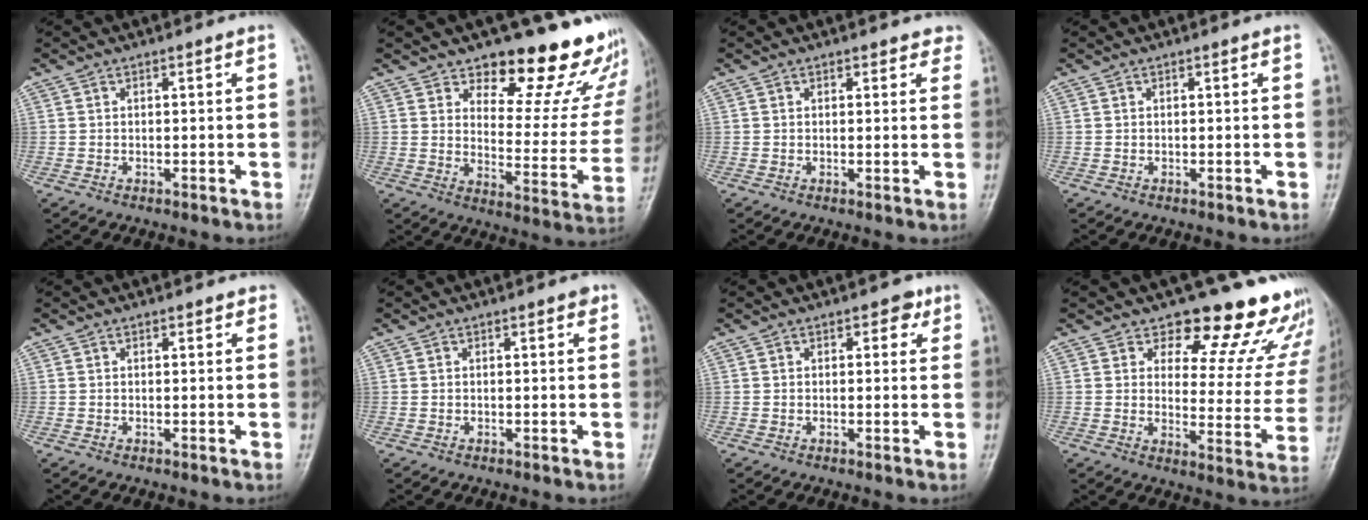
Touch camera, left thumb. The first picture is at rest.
{"total": 19.4, "force": [15.4, 7.8, 8.8], "torque": [-0.052, -0.114, 0.188]}
{"total": 2.6, "force": [2.1, 1.4, 0.6], "torque": [0.024, -0.006, 0.012]}
{"total": 0.0}
{"total": 0.9, "force": [0.7, 0.5, 0.4], "torque": [0.002, -0.003, 0.004]}
{"total": 1.0, "force": [0.5, 0.4, 0.7], "torque": [-0.006, 0.000, 0.003]}
{"total": 2.3, "force": [1.1, 1.5, 1.3], "torque": [0.001, -0.001, 0.009]}
{"total": 17.3, "force": [14.6, 6.9, 6.3], "torque": [-0.012, -0.115, 0.162]}